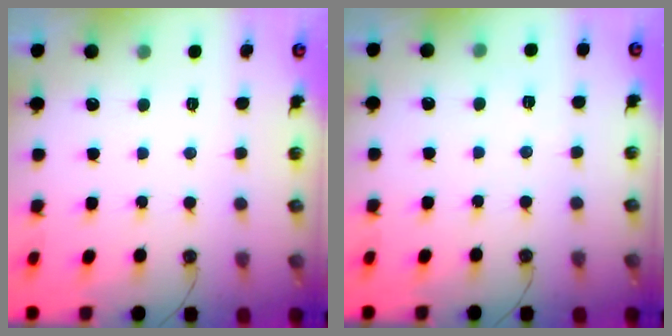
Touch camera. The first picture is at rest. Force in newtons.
{"total": 2.2, "press": 2.1, "slide": 0.7}